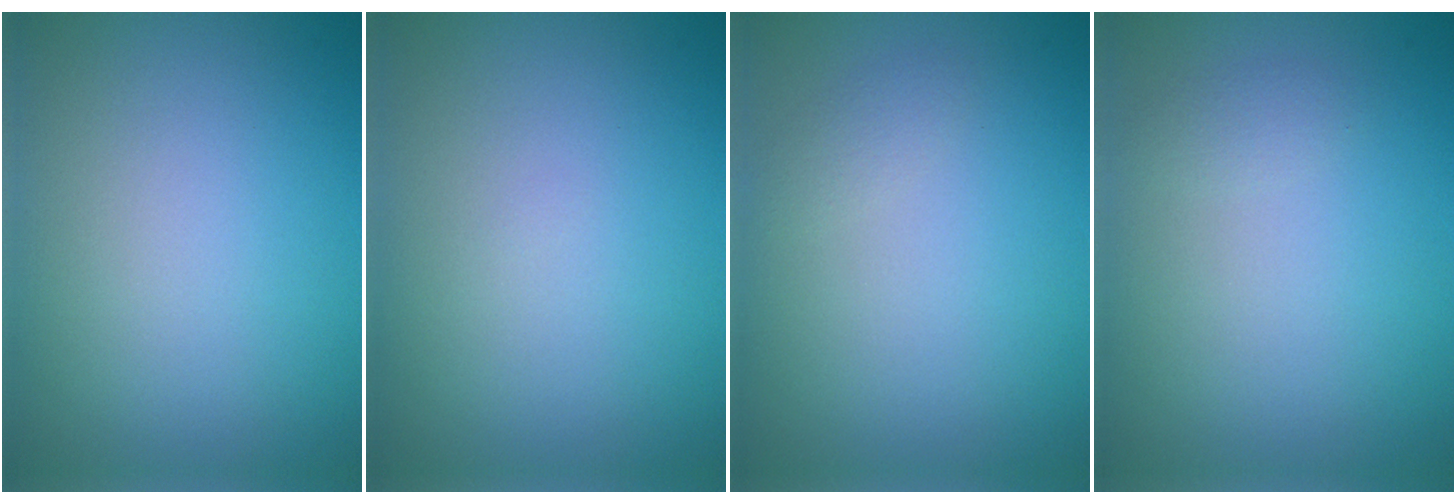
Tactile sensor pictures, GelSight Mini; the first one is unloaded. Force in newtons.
{"total": 0.0}
{"total": 0.8, "press": 0.8, "slide": 0.0}
{"total": 0.7, "press": 0.7, "slide": 0.1}